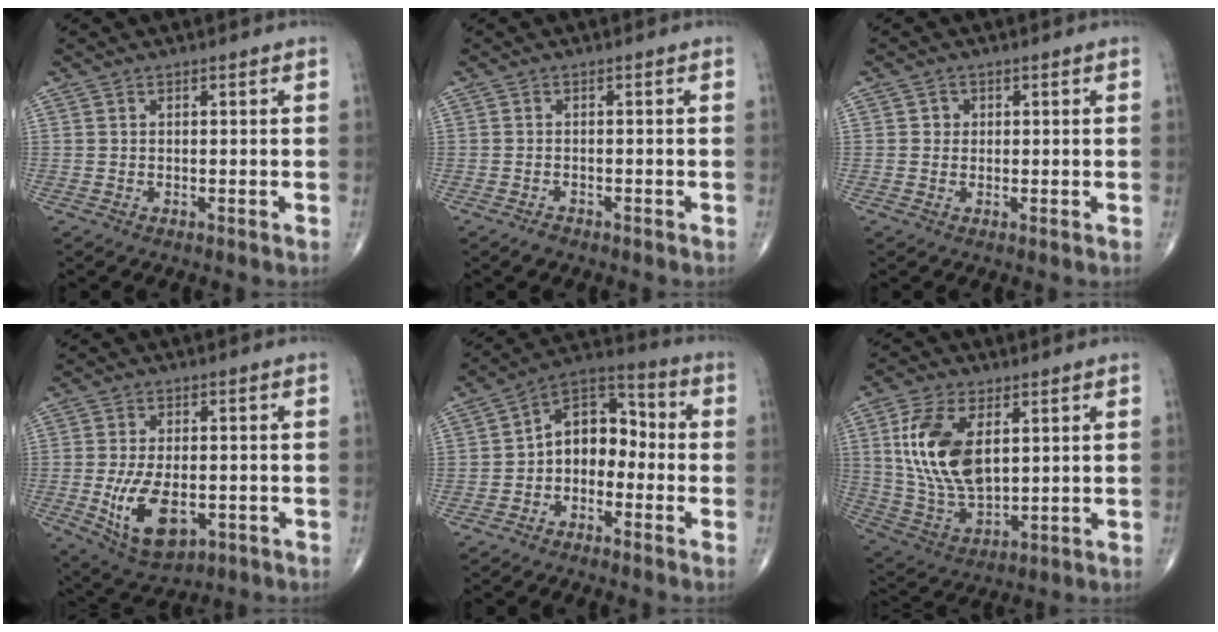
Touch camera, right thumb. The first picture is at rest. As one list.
[{"total": 1.5, "force": [-1.2, 0.8, 0.5], "torque": [-0.011, 0.005, -0.019]}, {"total": 1.5, "force": [0.2, 1.4, 0.4], "torque": [0.003, 0.003, 0.000]}, {"total": 11.3, "force": [-2.8, 6.1, 9.1], "torque": [-0.156, -0.006, -0.032]}, {"total": 10.0, "force": [-2.2, 7.1, 6.7], "torque": [-0.073, 0.051, -0.057]}, {"total": 15.4, "force": [3.8, 8.4, 12.3], "torque": [-0.237, -0.015, 0.083]}]